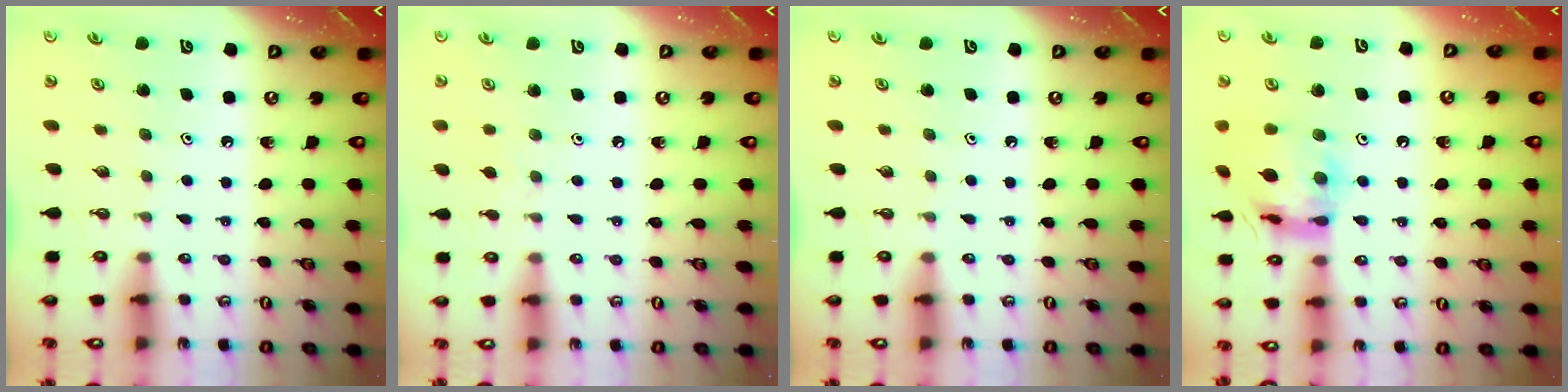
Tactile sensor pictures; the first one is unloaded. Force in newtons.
{"total": 2.4, "press": 2.4, "slide": 0.5}
{"total": 0.0}
{"total": 15.6, "press": 15.5, "slide": 1.8}